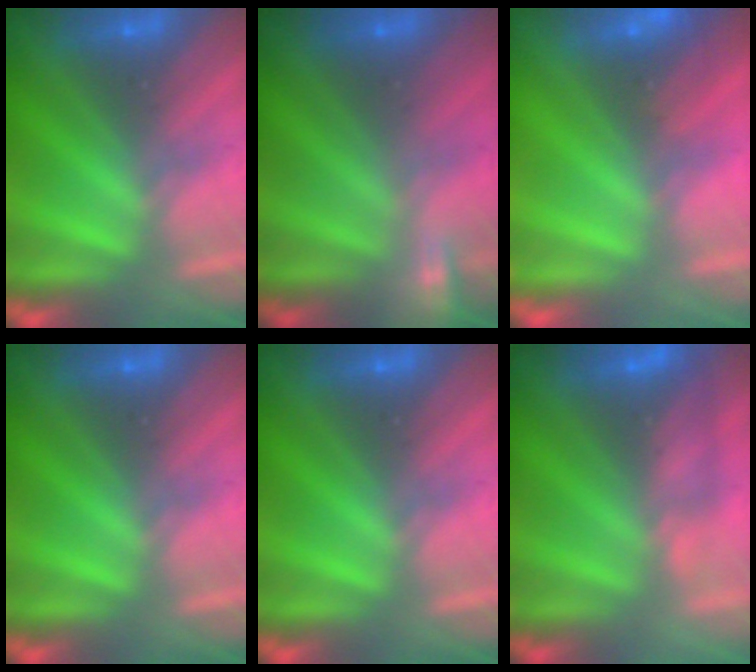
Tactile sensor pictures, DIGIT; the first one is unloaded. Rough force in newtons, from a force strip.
{"total": 2.1}
{"total": 2.5}
{"total": 0.0}
{"total": 0.0}
{"total": 4.9}